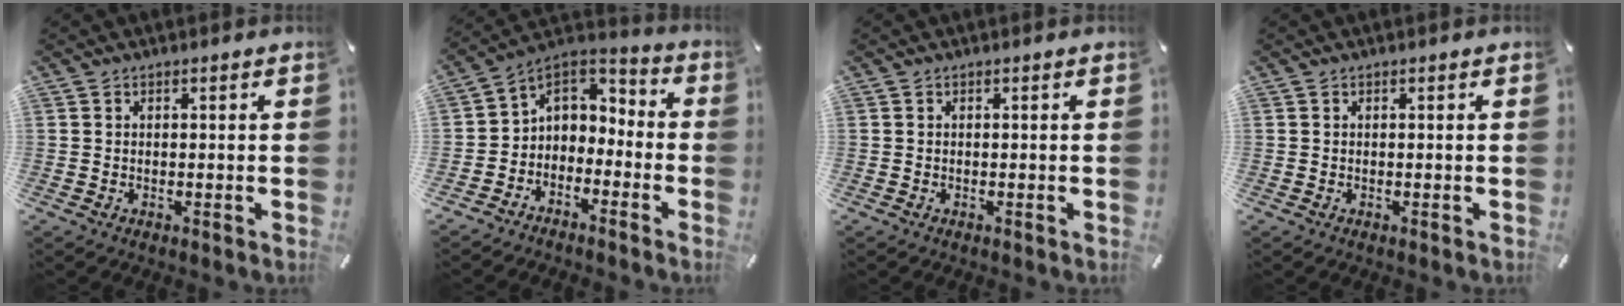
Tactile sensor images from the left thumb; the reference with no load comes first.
{"total": 5.5, "force": [-1.8, 5.1, 0.9], "torque": [-0.025, 0.012, -0.033]}
{"total": 0.0}
{"total": 0.0}